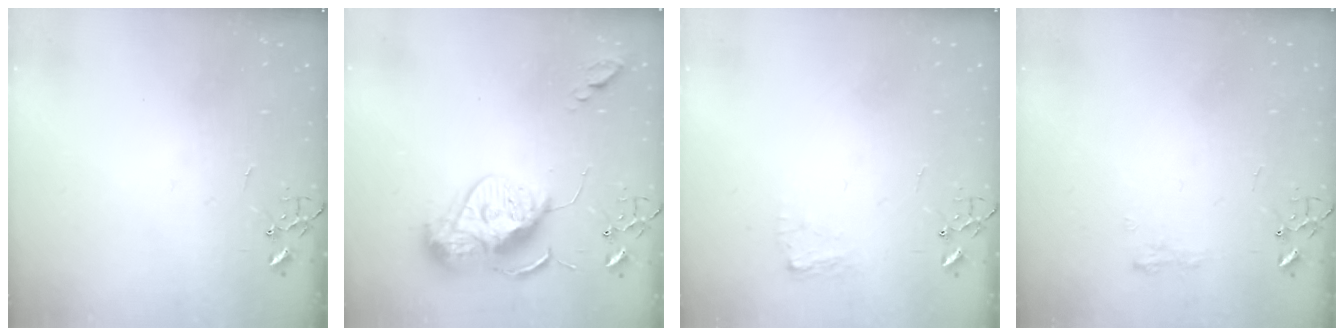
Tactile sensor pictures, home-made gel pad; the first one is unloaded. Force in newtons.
{"total": 15.3, "press": 15.3, "slide": 1.3}
{"total": 6.6, "press": 6.6, "slide": 0.2}
{"total": 8.5, "press": 8.5, "slide": 0.6}